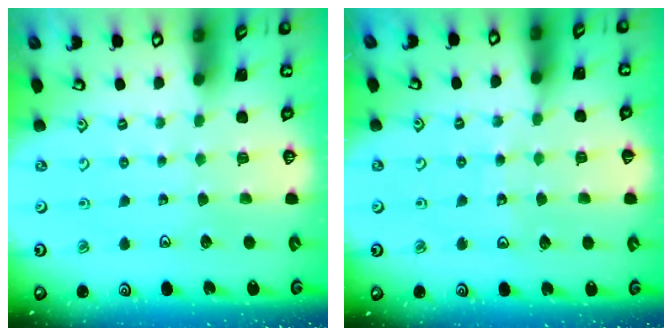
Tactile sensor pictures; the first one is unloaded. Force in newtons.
{"total": 8.0, "press": 7.7, "slide": 2.1}